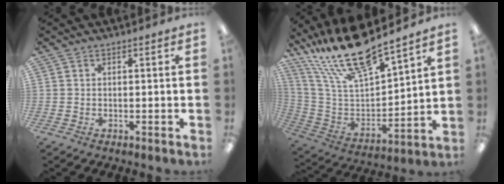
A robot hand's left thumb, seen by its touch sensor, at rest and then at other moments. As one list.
[{"total": 21.0, "force": [17.5, 5.0, 10.5], "torque": [-0.219, -0.111, 0.307]}]